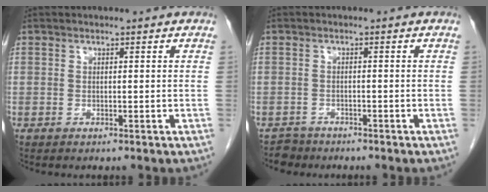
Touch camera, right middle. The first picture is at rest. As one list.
[{"total": 2.2, "force": [-1.8, 1.1, -0.7], "torque": [0.006, 0.003, -0.030]}]